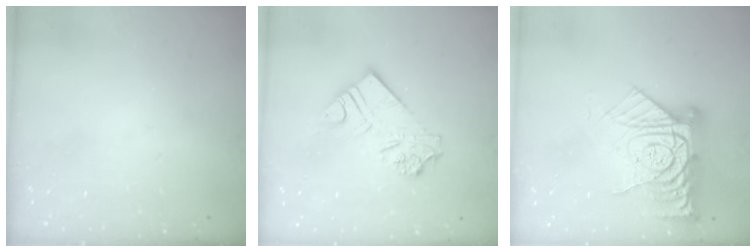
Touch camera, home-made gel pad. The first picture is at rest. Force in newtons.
{"total": 13.3, "press": 13.3, "slide": 1.4}
{"total": 17.3, "press": 17.2, "slide": 1.7}